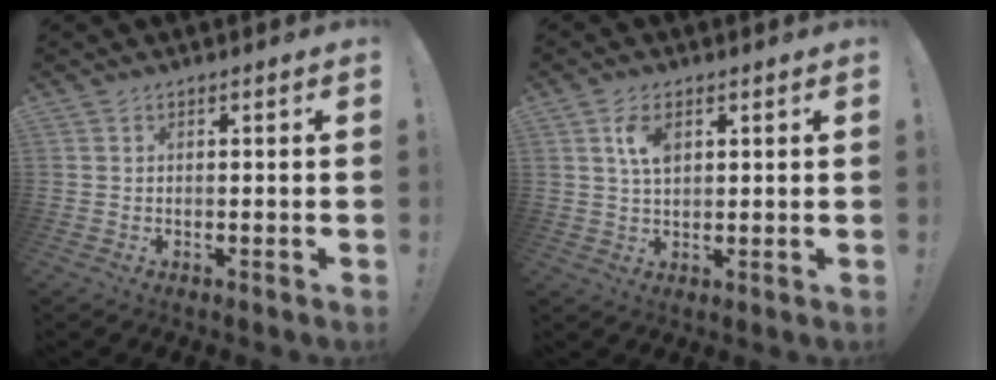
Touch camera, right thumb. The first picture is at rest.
{"total": 5.8, "force": [2.1, 3.2, 4.3], "torque": [-0.067, -0.003, 0.036]}